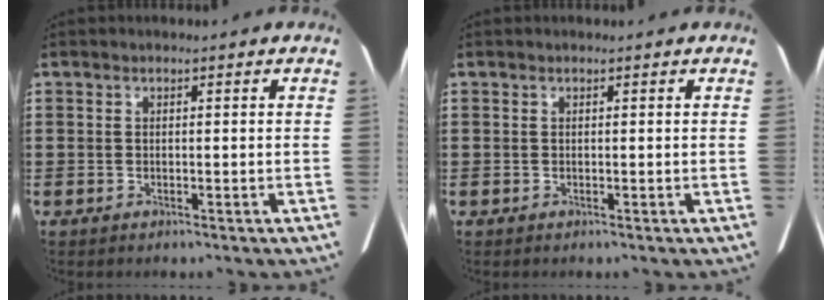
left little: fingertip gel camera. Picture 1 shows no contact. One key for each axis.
{"total": 0.0}